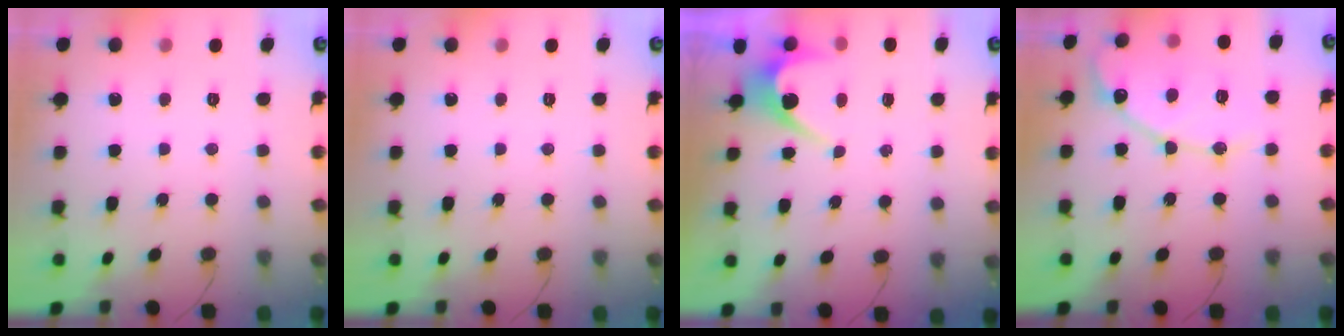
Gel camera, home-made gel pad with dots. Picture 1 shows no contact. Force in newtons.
{"total": 0.0}
{"total": 4.7, "press": 4.7, "slide": 0.3}
{"total": 14.0, "press": 13.9, "slide": 1.2}